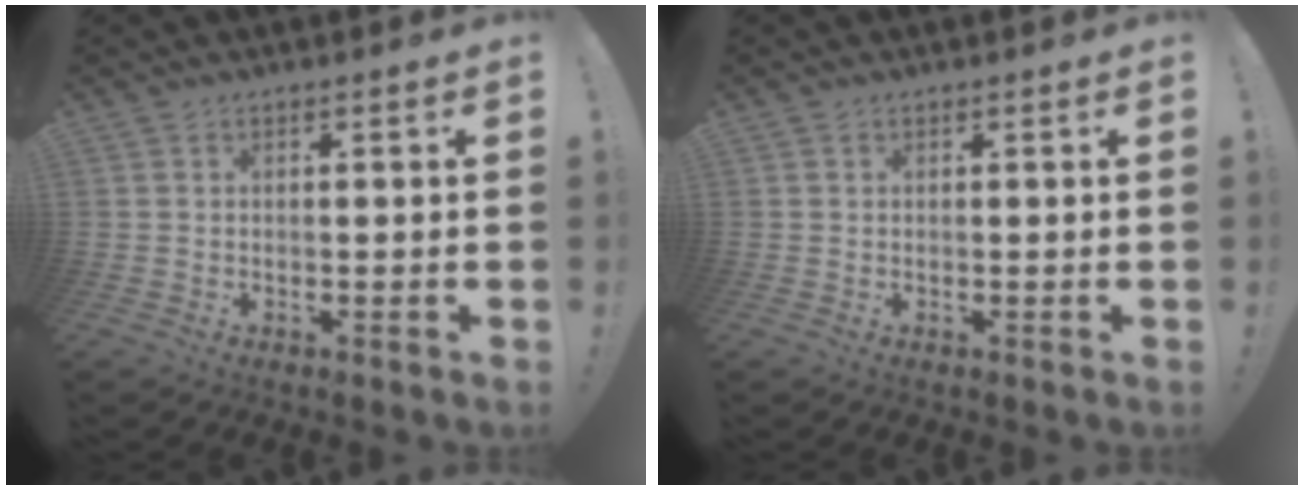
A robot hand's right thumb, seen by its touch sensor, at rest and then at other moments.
{"total": 0.0}